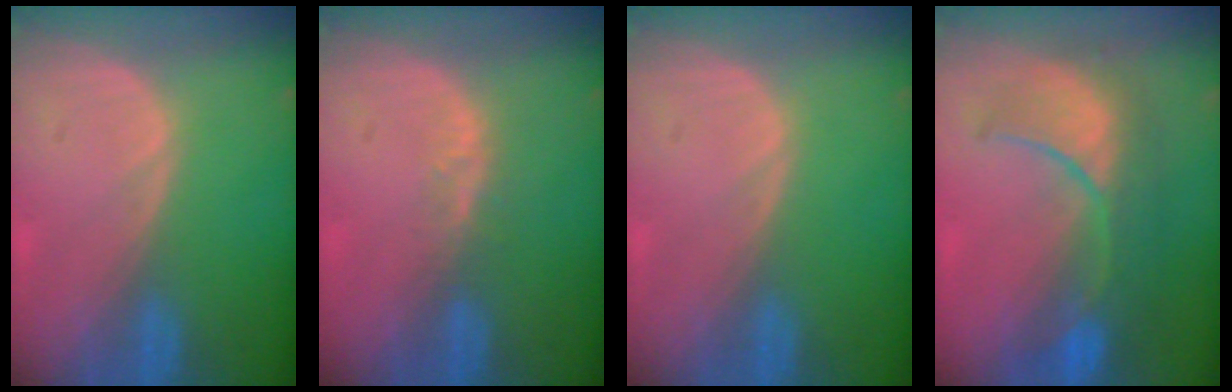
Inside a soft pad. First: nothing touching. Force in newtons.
{"total": 2.4, "press": 1.8, "slide": 1.5}
{"total": 0.0}
{"total": 10.3, "press": 9.0, "slide": 5.1}